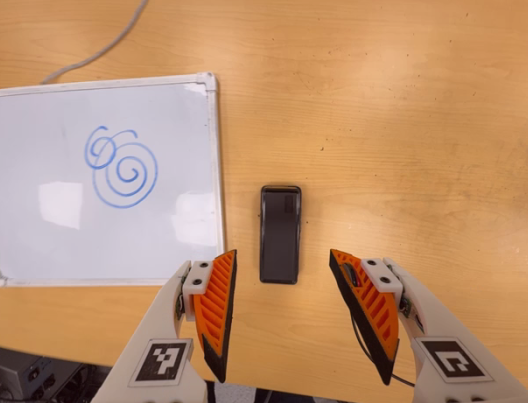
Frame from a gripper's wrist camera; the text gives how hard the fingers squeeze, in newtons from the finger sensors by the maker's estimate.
{"total": 0.0}